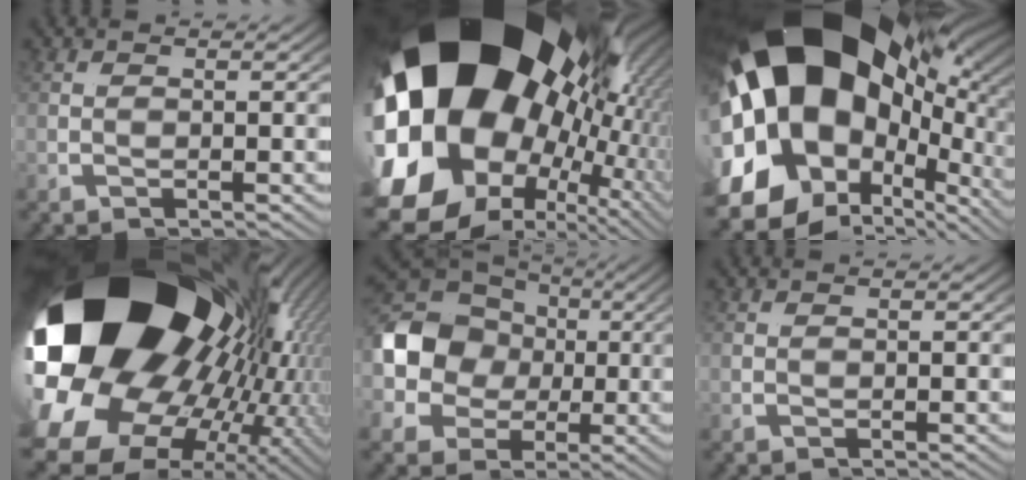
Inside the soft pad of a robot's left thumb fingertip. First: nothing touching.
{"total": 32.2, "force": [2.2, 19.7, 25.3], "torque": [-0.414, -0.010, 0.032]}
{"total": 22.8, "force": [2.3, 13.1, 18.5], "torque": [-0.321, 0.007, 0.029]}
{"total": 34.7, "force": [0.5, 20.1, 28.3], "torque": [-0.457, -0.029, 0.013]}
{"total": 11.7, "force": [0.9, 8.4, 8.1], "torque": [-0.163, -0.013, 0.017]}
{"total": 0.0}